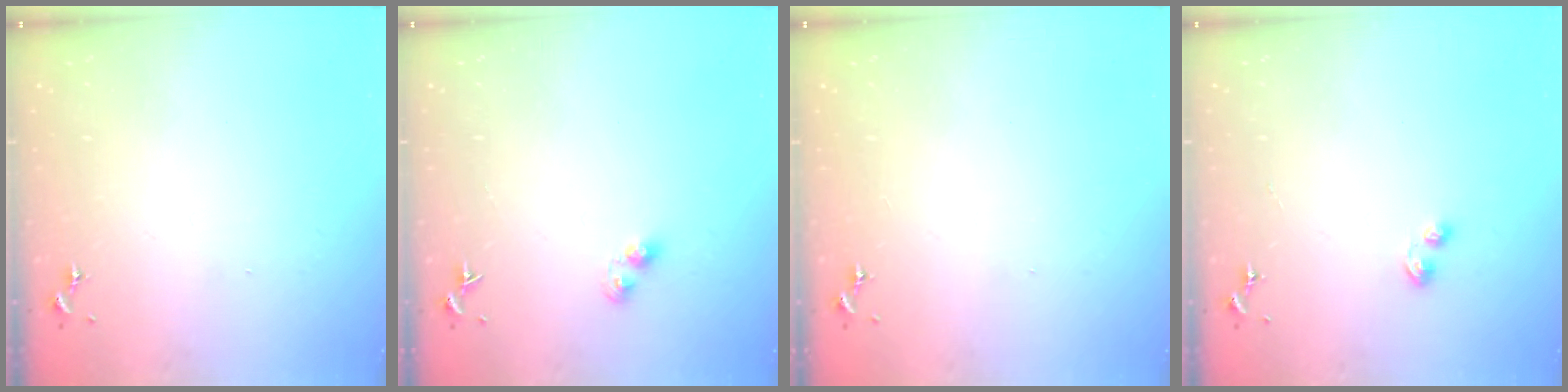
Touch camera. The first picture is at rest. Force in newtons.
{"total": 3.9, "press": 3.9, "slide": 0.1}
{"total": 0.0}
{"total": 3.8, "press": 3.8, "slide": 0.5}